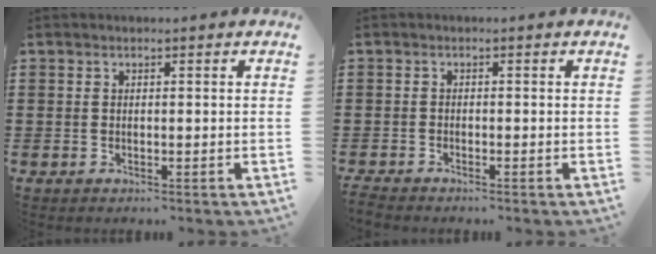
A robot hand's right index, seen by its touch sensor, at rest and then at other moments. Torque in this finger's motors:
{"motor_torque": [-1.62, 0.52, -1.05, -0.21]}